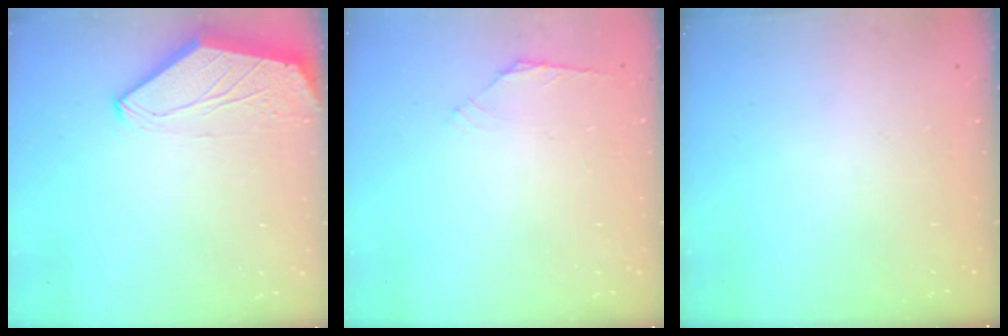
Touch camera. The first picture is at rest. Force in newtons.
{"total": 2.4, "press": 2.3, "slide": 0.7}
{"total": 0.0}